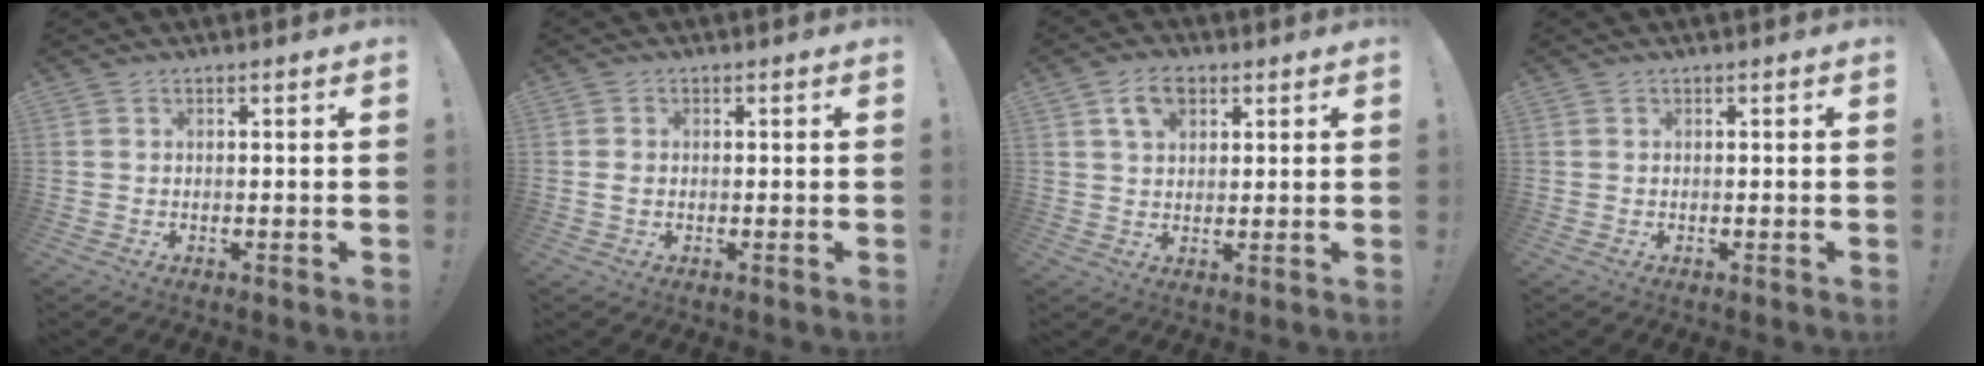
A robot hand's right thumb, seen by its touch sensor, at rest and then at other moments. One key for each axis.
{"total": 1.6, "fx": 0.1, "fy": 1.1, "fz": 1.1, "tx": -0.013, "ty": 0.003, "tz": 0.001}
{"total": 7.2, "fx": 3.5, "fy": 4.8, "fz": 4.2, "tx": -0.068, "ty": 0.002, "tz": 0.066}
{"total": 0.0}